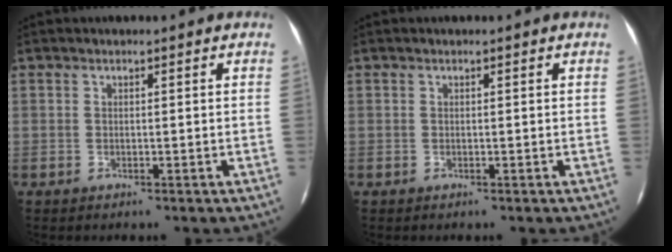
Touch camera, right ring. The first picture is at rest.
{"total": 0.0}